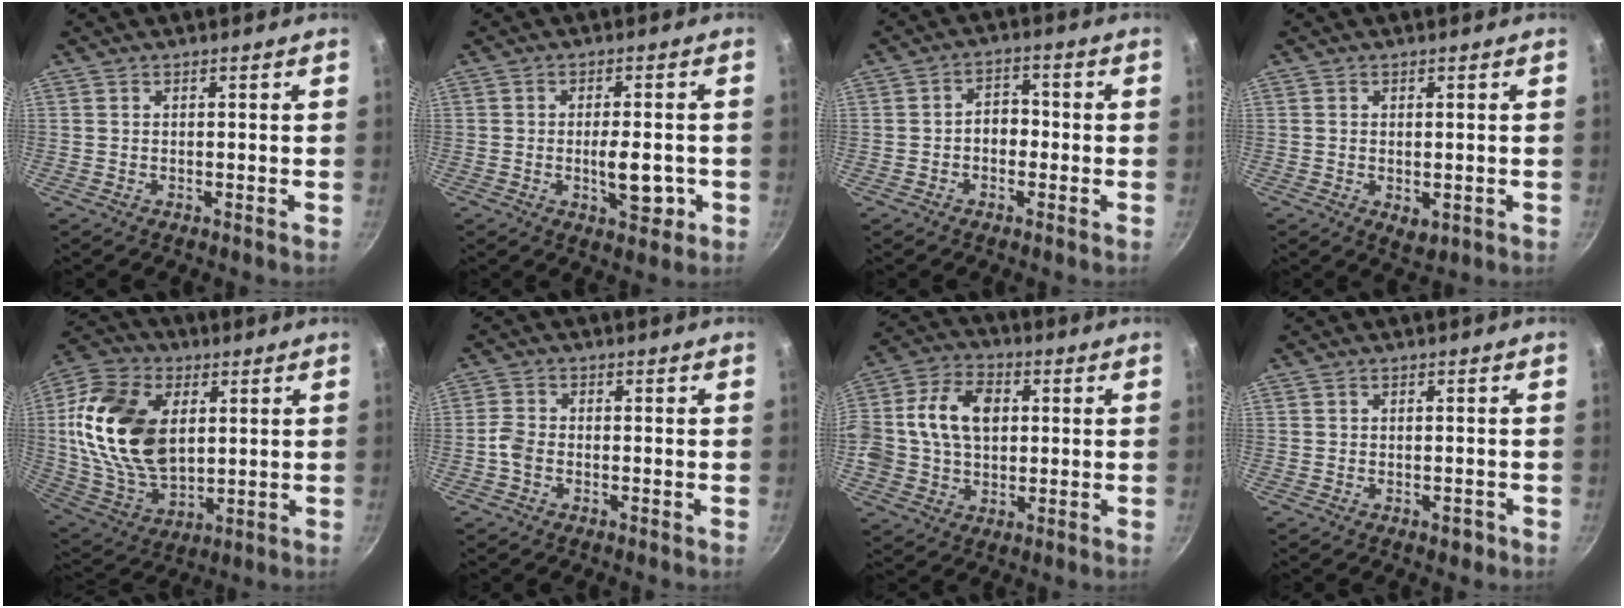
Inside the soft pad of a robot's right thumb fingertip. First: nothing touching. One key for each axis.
{"total": 7.2, "fx": -1.6, "fy": 3.1, "fz": 6.3, "tx": -0.071, "ty": 0.002, "tz": -0.020}
{"total": 4.3, "fx": -0.9, "fy": 3.2, "fz": 2.7, "tx": -0.012, "ty": 0.019, "tz": -0.020}
{"total": 2.9, "fx": -0.4, "fy": 1.9, "fz": 2.2, "tx": -0.033, "ty": -0.010, "tz": -0.003}
{"total": 21.7, "fx": 3.8, "fy": 14.0, "fz": 16.2, "tx": -0.289, "ty": -0.007, "tz": 0.074}
{"total": 3.6, "fx": -1.2, "fy": 2.4, "fz": 2.3, "tx": -0.053, "ty": 0.014, "tz": -0.032}
{"total": 14.8, "fx": 2.1, "fy": 10.7, "fz": 9.9, "tx": -0.164, "ty": 0.018, "tz": 0.022}
{"total": 1.9, "fx": -0.9, "fy": 1.2, "fz": 1.1, "tx": -0.007, "ty": 0.012, "tz": -0.007}